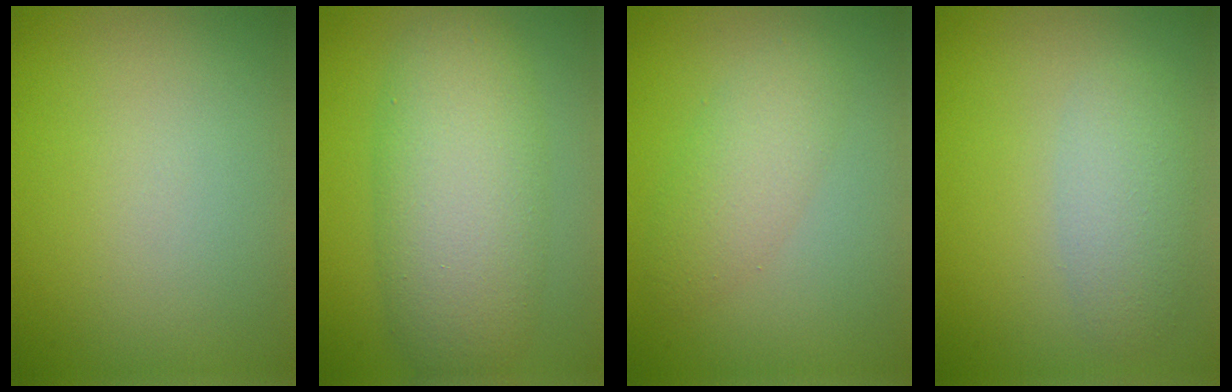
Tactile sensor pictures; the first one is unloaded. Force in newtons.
{"total": 7.5, "press": 7.5, "slide": 0.3}
{"total": 2.9, "press": 2.8, "slide": 0.2}
{"total": 3.1, "press": 3.1, "slide": 0.1}